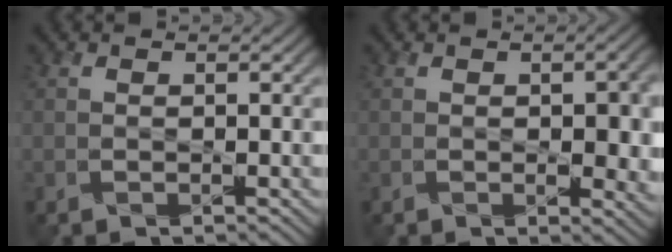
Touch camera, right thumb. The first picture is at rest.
{"total": 5.8, "force": [-0.1, 3.0, 5.0], "torque": [-0.063, -0.010, 0.014]}